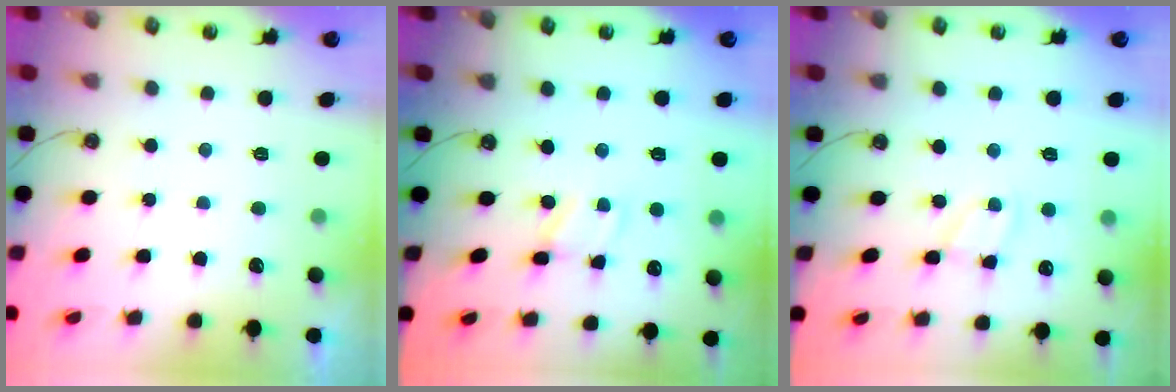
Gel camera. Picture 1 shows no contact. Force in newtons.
{"total": 1.5, "press": 1.5, "slide": 0.0}
{"total": 1.9, "press": 1.8, "slide": 0.3}